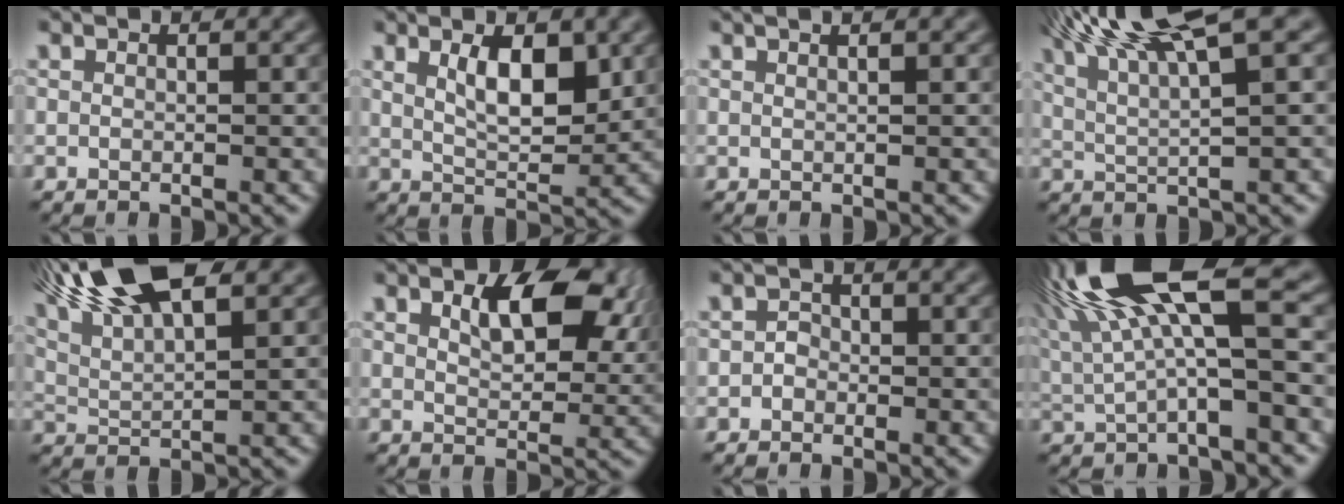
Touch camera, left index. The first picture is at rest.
{"total": 4.6, "force": [1.8, 1.6, 3.9], "torque": [-0.068, -0.005, 0.033]}
{"total": 2.7, "force": [1.6, 1.2, 1.7], "torque": [-0.001, 0.007, -0.009]}
{"total": 8.8, "force": [5.4, 1.7, 6.7], "torque": [-0.102, 0.025, 0.094]}
{"total": 12.2, "force": [7.5, 4.1, 8.7], "torque": [-0.161, 0.042, 0.099]}
{"total": 7.3, "force": [2.6, 3.6, 5.8], "torque": [-0.093, -0.001, 0.046]}
{"total": 1.0, "force": [-0.4, 0.8, 0.4], "torque": [-0.005, -0.001, -0.010]}
{"total": 11.9, "force": [4.6, 2.8, 10.6], "torque": [-0.201, 0.017, 0.081]}